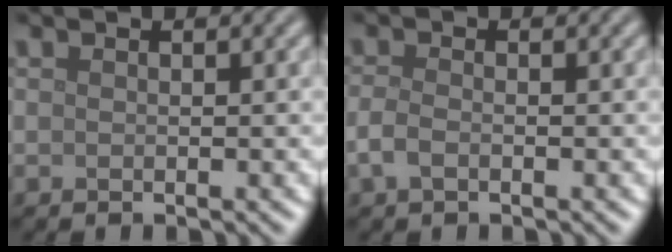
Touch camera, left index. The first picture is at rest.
{"total": 1.6, "force": [-0.7, 0.8, 1.1], "torque": [-0.026, -0.001, -0.019]}